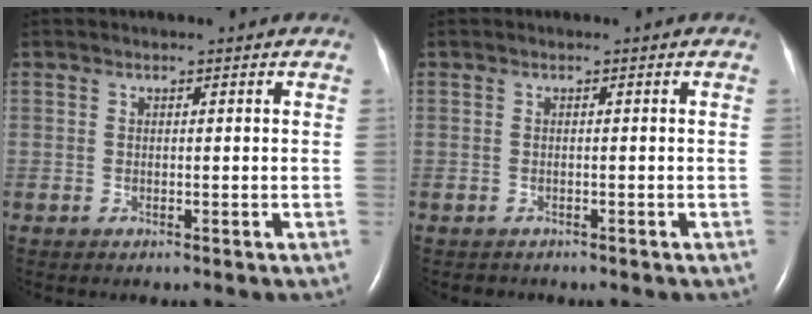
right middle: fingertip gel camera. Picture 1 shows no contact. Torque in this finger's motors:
{"motor_torque": [0.19, -0.05, -0.04, 0.00]}